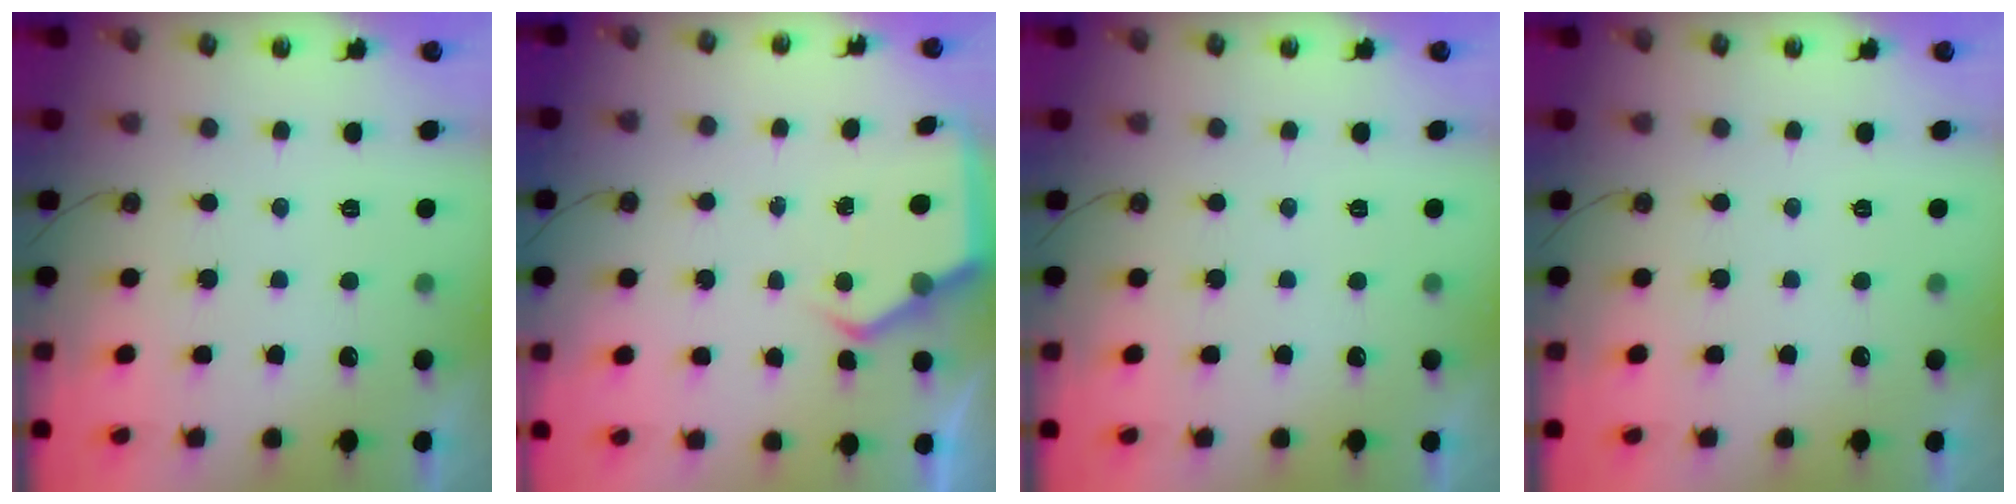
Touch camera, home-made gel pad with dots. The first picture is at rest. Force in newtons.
{"total": 5.9, "press": 5.9, "slide": 0.5}
{"total": 0.0}
{"total": 0.0}